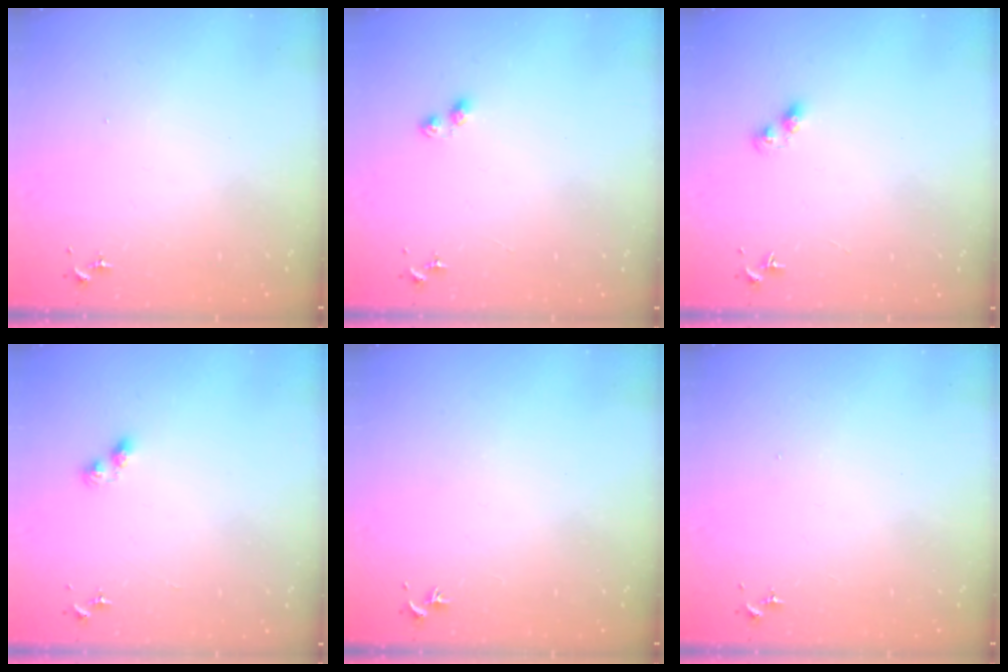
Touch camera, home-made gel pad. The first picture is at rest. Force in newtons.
{"total": 3.2, "press": 3.2, "slide": 0.4}
{"total": 4.2, "press": 4.2, "slide": 0.4}
{"total": 5.4, "press": 5.4, "slide": 0.6}
{"total": 0.0}
{"total": 0.0}